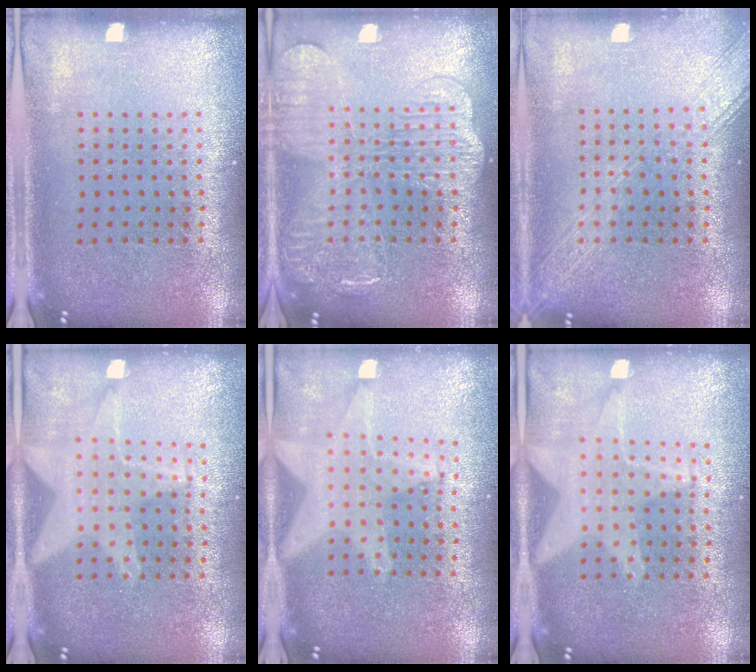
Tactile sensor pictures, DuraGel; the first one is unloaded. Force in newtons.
{"total": 3.9, "press": 3.9, "slide": 0.5}
{"total": 2.0, "press": 2.0, "slide": 0.3}
{"total": 1.2, "press": 1.2, "slide": 0.2}
{"total": 2.3, "press": 1.8, "slide": 1.3}
{"total": 1.2, "press": 1.2, "slide": 0.2}